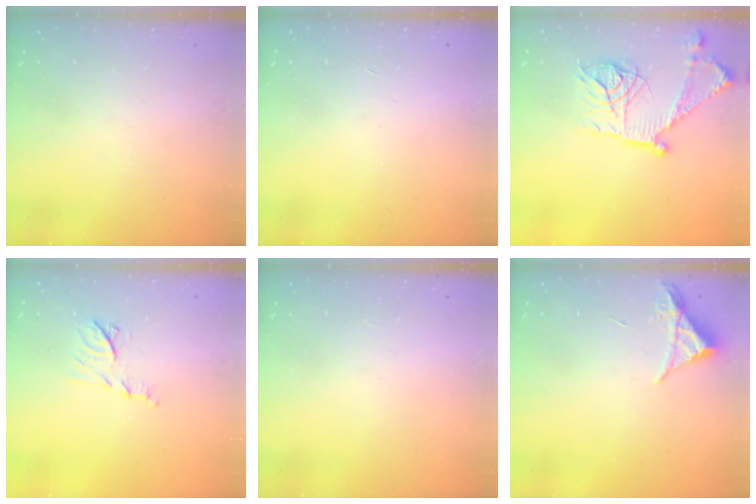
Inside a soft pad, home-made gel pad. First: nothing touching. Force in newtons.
{"total": 1.6, "press": 1.6, "slide": 0.1}
{"total": 18.7, "press": 18.6, "slide": 1.5}
{"total": 9.4, "press": 9.4, "slide": 0.1}
{"total": 1.5, "press": 1.5, "slide": 0.1}
{"total": 3.9, "press": 3.8, "slide": 0.5}